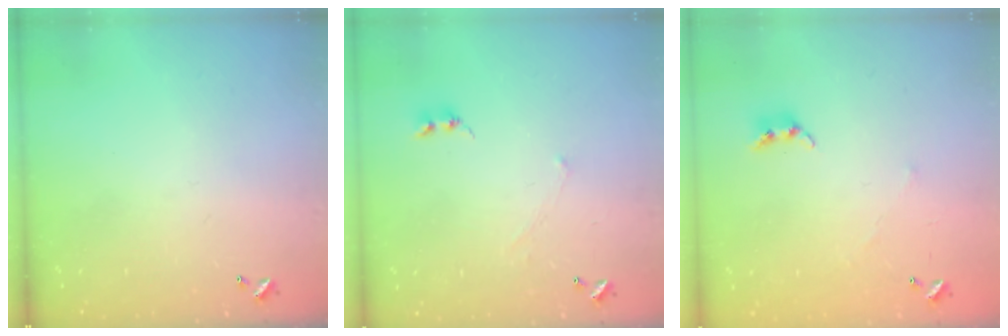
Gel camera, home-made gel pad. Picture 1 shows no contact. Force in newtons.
{"total": 0.6, "press": 0.3, "slide": 0.5}
{"total": 4.8, "press": 4.8, "slide": 0.8}